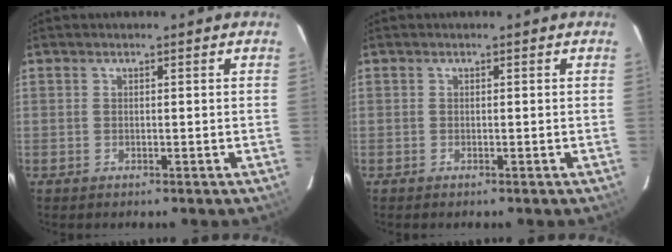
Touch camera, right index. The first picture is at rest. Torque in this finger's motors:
{"motor_torque": [-0.07, -0.04, 0.04, 0.01]}